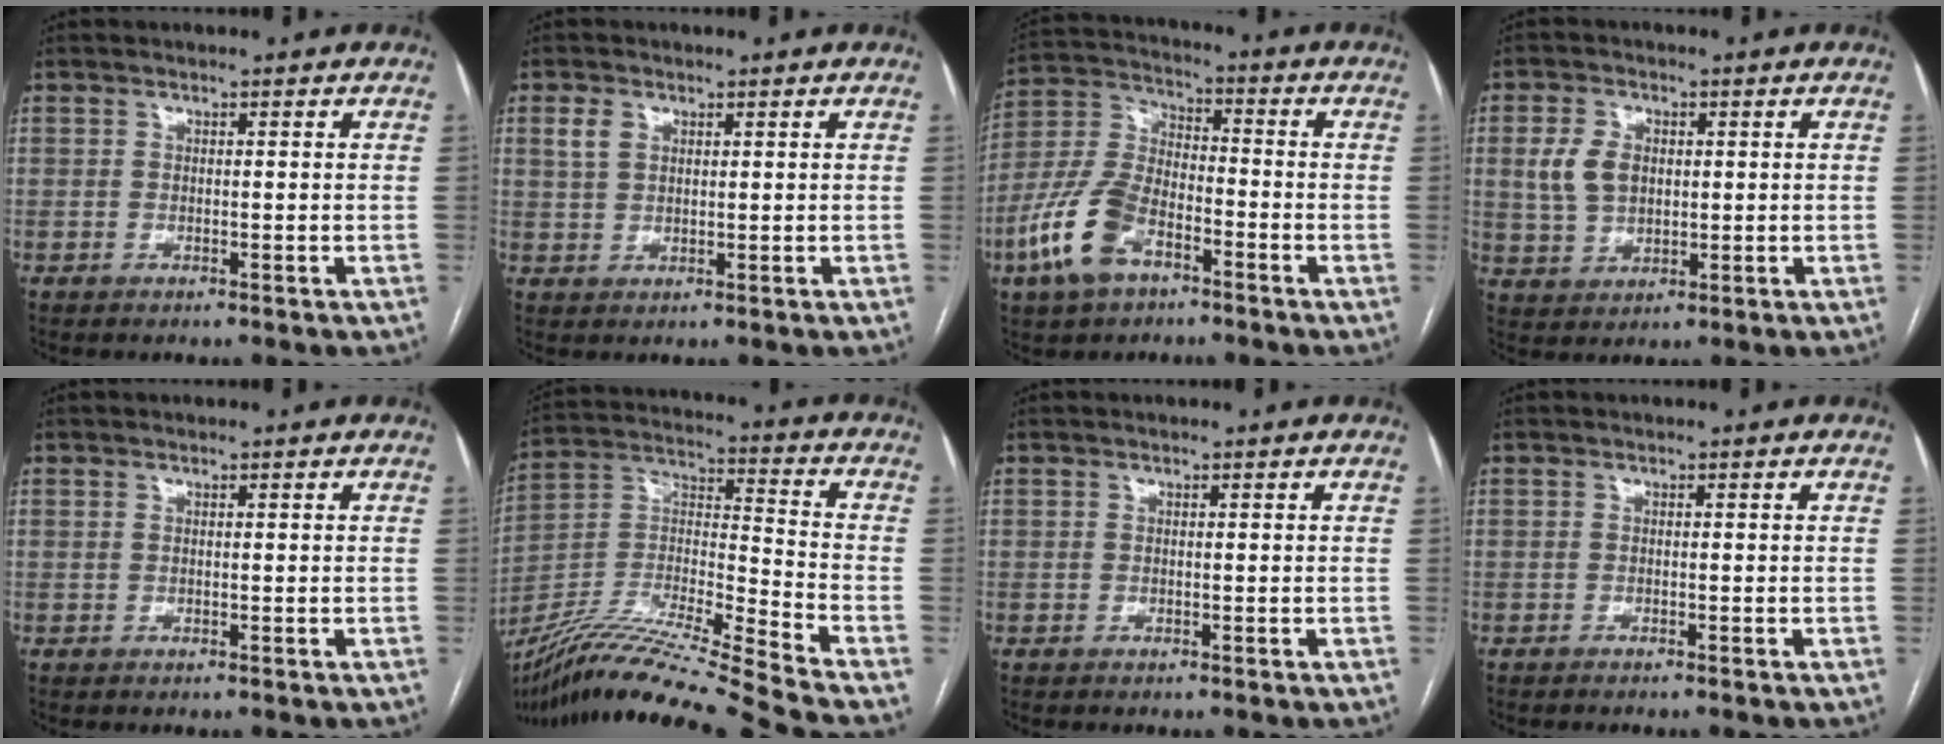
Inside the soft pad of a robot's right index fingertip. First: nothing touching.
{"total": 2.8, "force": [1.3, 1.9, 1.6], "torque": [-0.041, 0.012, 0.031]}
{"total": 12.1, "force": [-6.2, 5.9, 8.6], "torque": [-0.207, 0.007, -0.120]}
{"total": 6.3, "force": [1.1, 4.5, 4.2], "torque": [-0.098, 0.016, 0.029]}
{"total": 0.0}
{"total": 22.9, "force": [-20.0, -2.8, 10.8], "torque": [-0.226, -0.025, -0.359]}
{"total": 0.0}
{"total": 1.6, "force": [-1.5, -0.2, 0.7], "torque": [-0.006, 0.000, -0.019]}